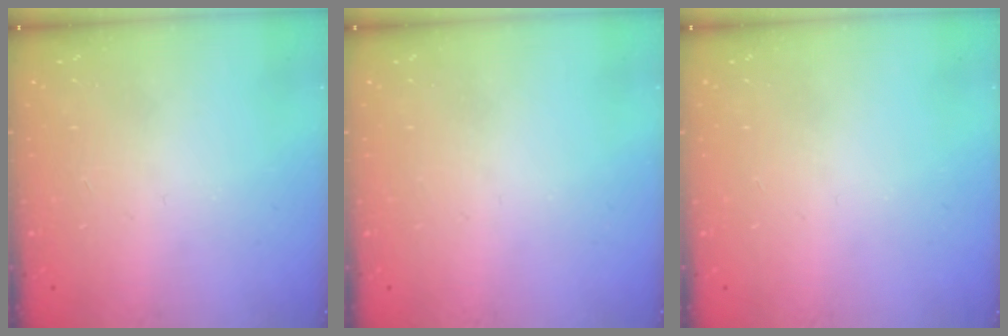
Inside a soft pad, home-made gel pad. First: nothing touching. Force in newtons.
{"total": 0.0}
{"total": 0.0}